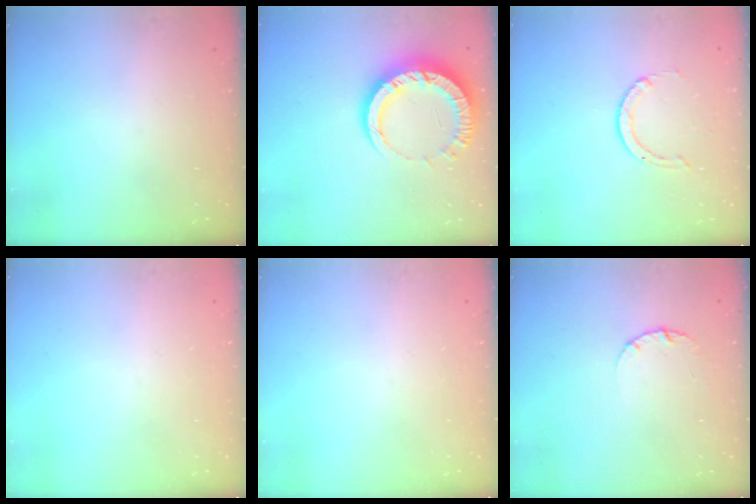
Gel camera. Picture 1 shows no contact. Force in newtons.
{"total": 15.0, "press": 15.0, "slide": 1.4}
{"total": 1.5, "press": 1.5, "slide": 0.2}
{"total": 0.0}
{"total": 0.0}
{"total": 2.5, "press": 2.5, "slide": 0.3}